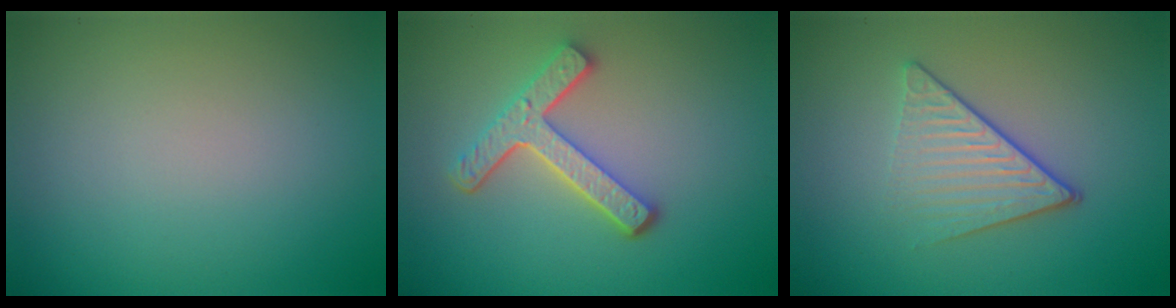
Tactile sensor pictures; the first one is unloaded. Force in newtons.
{"total": 4.3, "press": 3.3, "slide": 2.7}
{"total": 4.2, "press": 2.9, "slide": 3.0}